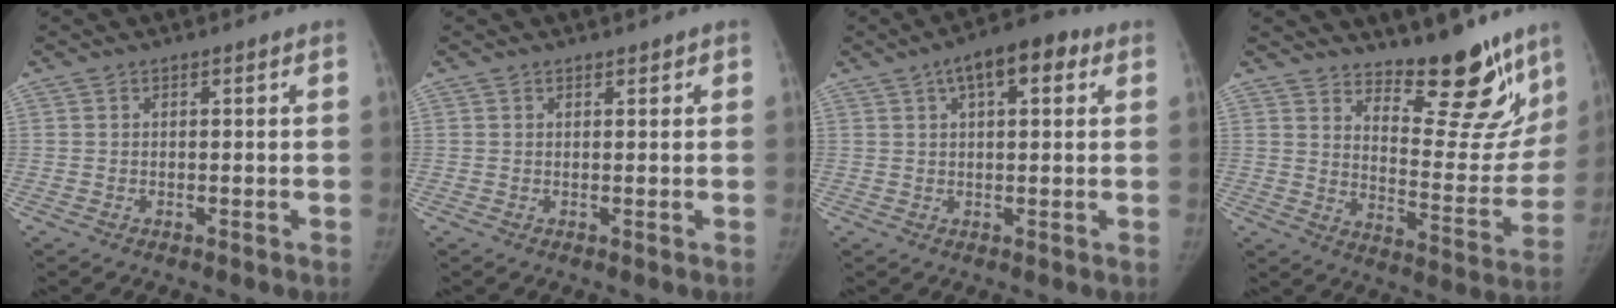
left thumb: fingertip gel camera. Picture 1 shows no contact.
{"total": 1.0, "force": [0.7, 0.5, 0.5], "torque": [-0.001, -0.002, 0.008]}
{"total": 9.2, "force": [4.0, 3.9, 7.3], "torque": [-0.094, 0.013, 0.054]}
{"total": 17.7, "force": [13.9, 5.9, 9.4], "torque": [-0.075, -0.124, 0.198]}